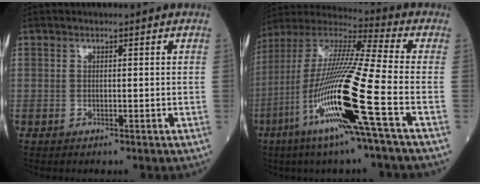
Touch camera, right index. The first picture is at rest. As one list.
[{"total": 20.0, "force": [-7.1, -0.7, 18.7], "torque": [-0.399, -0.030, -0.150]}]